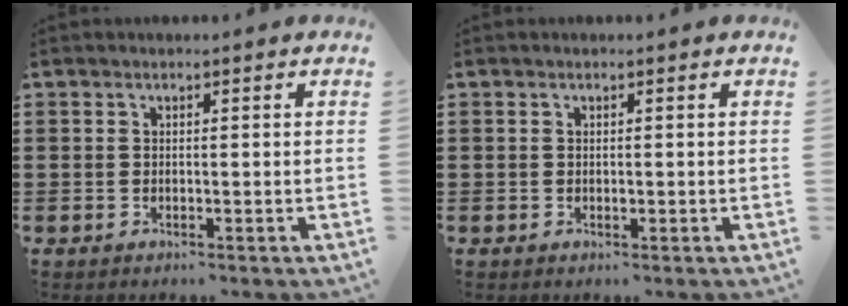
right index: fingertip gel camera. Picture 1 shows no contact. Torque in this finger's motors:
{"motor_torque": [0.60, 0.70, 0.01, 0.00]}